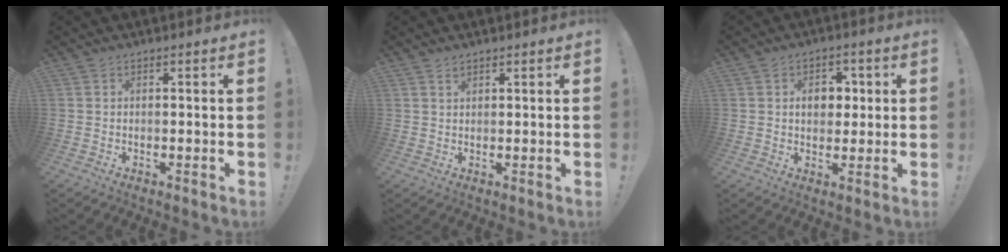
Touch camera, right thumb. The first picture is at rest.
{"total": 1.2, "force": [1.0, 0.5, 0.4], "torque": [-0.007, -0.001, 0.019]}
{"total": 7.0, "force": [1.0, 5.5, 4.1], "torque": [-0.050, 0.002, 0.013]}